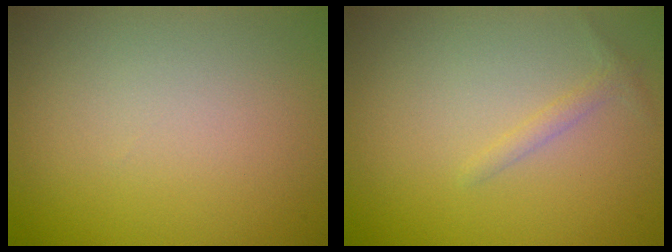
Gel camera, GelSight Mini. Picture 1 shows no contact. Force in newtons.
{"total": 1.1, "press": 1.1, "slide": 0.1}